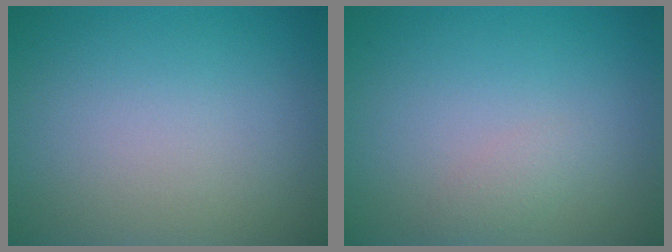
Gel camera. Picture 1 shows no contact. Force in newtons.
{"total": 1.1, "press": 1.1, "slide": 0.0}